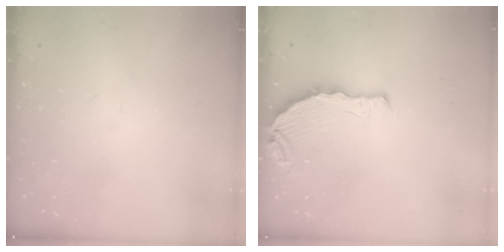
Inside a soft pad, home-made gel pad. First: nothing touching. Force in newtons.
{"total": 7.2, "press": 5.9, "slide": 4.1}